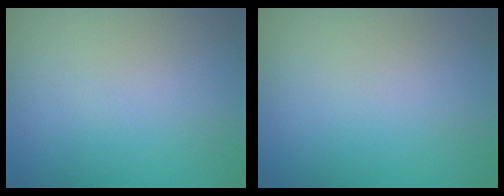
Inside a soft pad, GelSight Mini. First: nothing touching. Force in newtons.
{"total": 0.0}